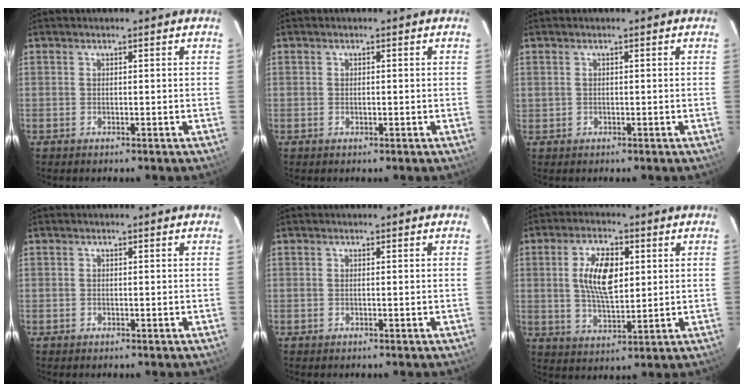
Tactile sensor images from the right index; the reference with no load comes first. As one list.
[{"total": 0.5, "force": [0.0, 0.4, 0.4], "torque": [-0.005, 0.002, 0.001]}, {"total": 0.6, "force": [0.1, 0.6, 0.1], "torque": [0.001, 0.001, 0.004]}, {"total": 0.0}, {"total": 0.0}, {"total": 9.6, "force": [2.0, 4.5, 8.3], "torque": [-0.156, 0.006, 0.039]}]